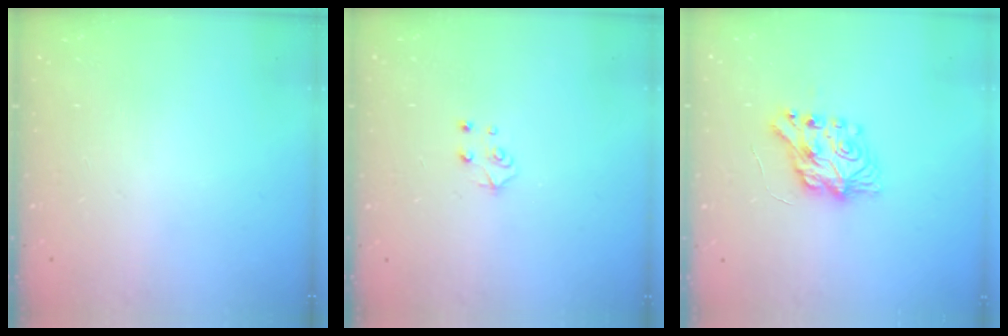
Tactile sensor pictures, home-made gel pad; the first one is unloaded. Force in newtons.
{"total": 4.5, "press": 4.4, "slide": 0.4}
{"total": 8.3, "press": 8.2, "slide": 0.4}